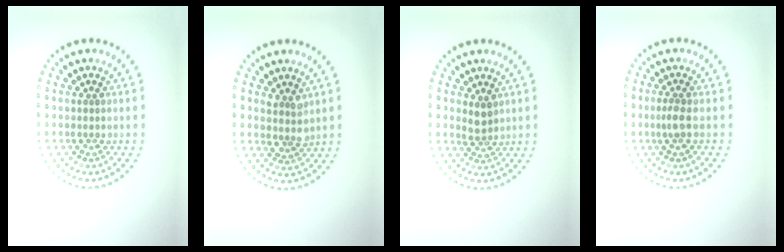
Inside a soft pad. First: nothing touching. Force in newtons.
{"total": 2.0, "press": 1.6, "slide": 1.2}
{"total": 1.6, "press": 1.3, "slide": 0.9}
{"total": 1.3, "press": 1.1, "slide": 0.7}